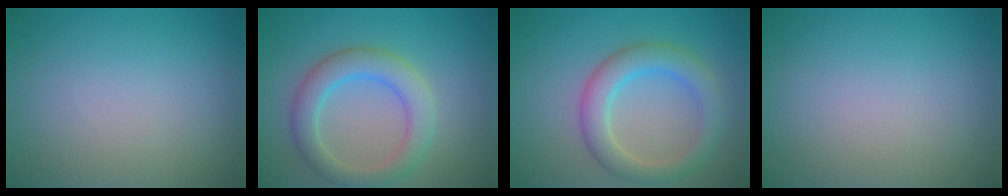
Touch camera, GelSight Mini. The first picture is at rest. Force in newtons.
{"total": 4.5, "press": 4.5, "slide": 0.3}
{"total": 4.4, "press": 4.4, "slide": 0.1}
{"total": 0.0}